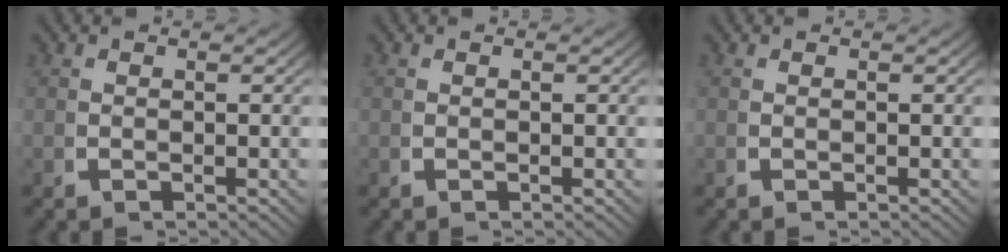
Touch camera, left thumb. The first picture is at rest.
{"total": 0.0}
{"total": 0.0}